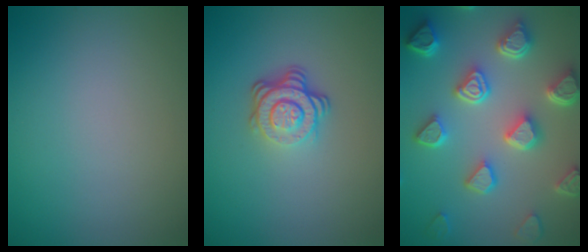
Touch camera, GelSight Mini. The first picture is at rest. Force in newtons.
{"total": 3.9, "press": 2.7, "slide": 2.8}
{"total": 7.4, "press": 5.9, "slide": 4.4}